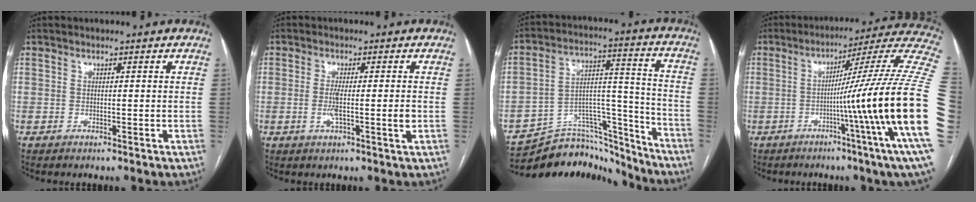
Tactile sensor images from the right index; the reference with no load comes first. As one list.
[{"total": 4.2, "force": [-0.7, 0.0, 4.2], "torque": [-0.080, -0.007, -0.012]}, {"total": 17.7, "force": [-16.9, 4.7, 2.7], "torque": [-0.030, 0.067, -0.258]}, {"total": 26.2, "force": [-4.5, -2.5, 25.7], "torque": [-0.258, -0.001, -0.095]}]